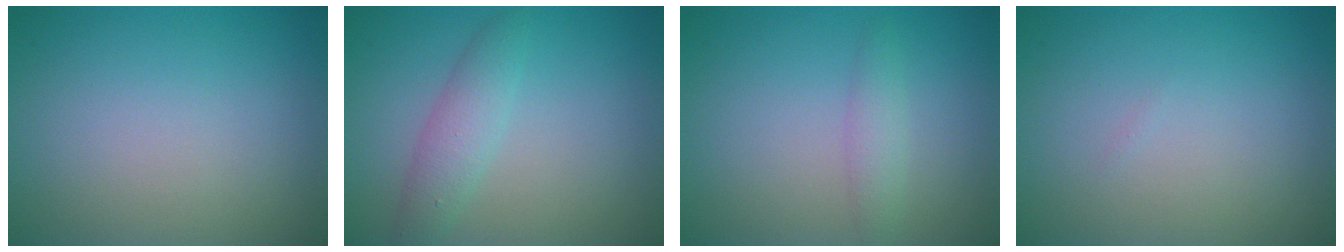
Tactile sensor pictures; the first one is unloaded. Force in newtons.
{"total": 2.7, "press": 2.7, "slide": 0.2}
{"total": 1.6, "press": 1.6, "slide": 0.1}
{"total": 0.0}